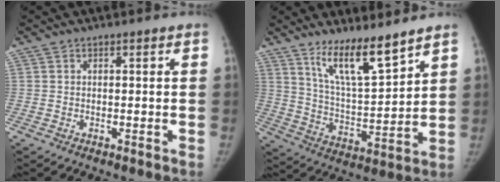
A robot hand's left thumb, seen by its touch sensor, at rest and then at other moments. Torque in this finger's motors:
{"motor_torque": [-0.21, 0.28, 0.48, -0.22, 0.09]}